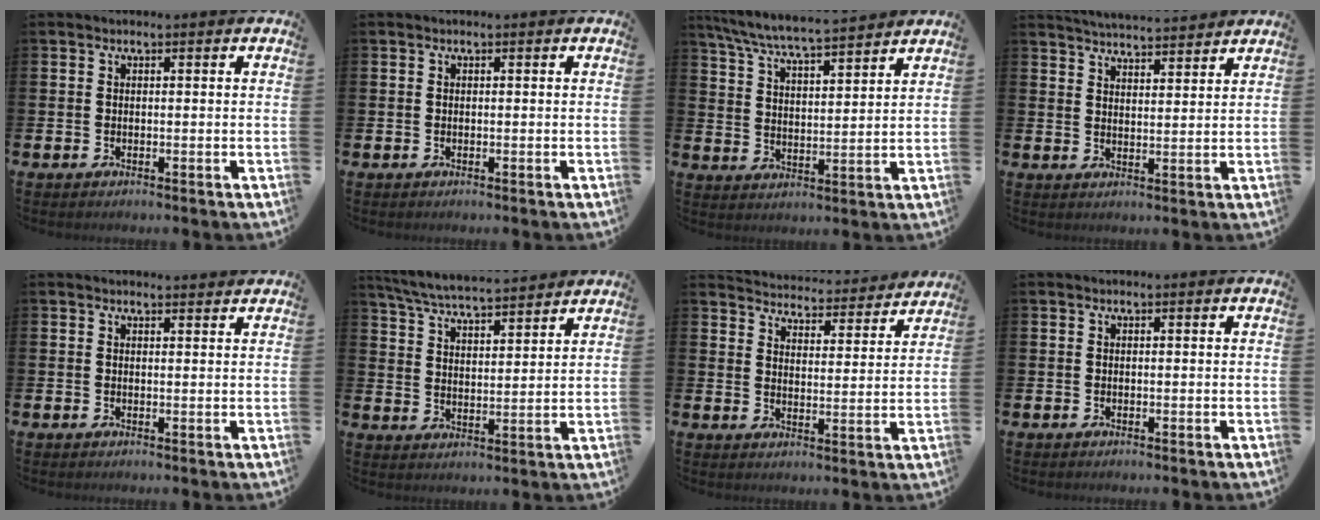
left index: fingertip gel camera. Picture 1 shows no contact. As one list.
[{"total": 0.0}, {"total": 7.1, "force": [6.8, 0.1, 2.0], "torque": [-0.066, -0.043, 0.120]}, {"total": 4.8, "force": [4.8, 0.0, 0.1], "torque": [-0.013, -0.031, 0.086]}, {"total": 1.1, "force": [1.1, 0.1, 0.0], "torque": [0.015, -0.009, 0.017]}, {"total": 6.3, "force": [6.1, 0.4, 1.5], "torque": [-0.054, -0.036, 0.108]}, {"total": 4.6, "force": [4.5, 0.6, 0.1], "torque": [-0.018, -0.041, 0.076]}, {"total": 0.0}]